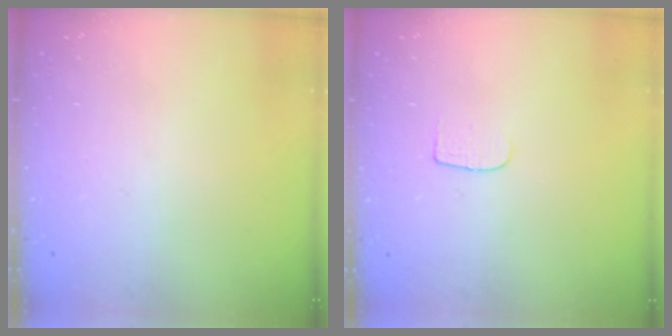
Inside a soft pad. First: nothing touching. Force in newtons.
{"total": 4.8, "press": 4.8, "slide": 0.5}